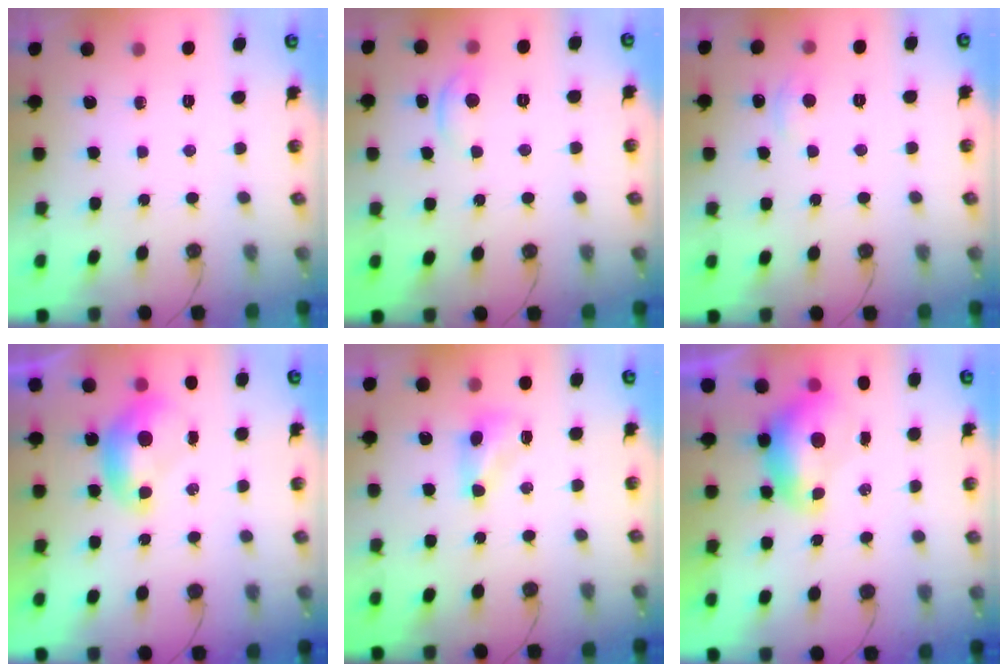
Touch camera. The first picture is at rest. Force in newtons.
{"total": 0.0}
{"total": 4.0, "press": 3.9, "slide": 0.3}
{"total": 0.0}
{"total": 2.8, "press": 2.8, "slide": 0.6}
{"total": 1.4, "press": 0.8, "slide": 1.1}